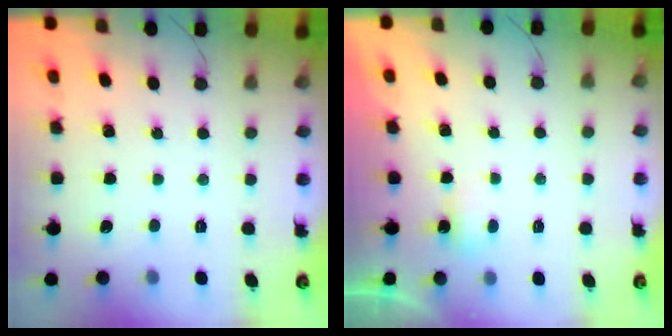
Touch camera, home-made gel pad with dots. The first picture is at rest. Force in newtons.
{"total": 2.3, "press": 2.1, "slide": 0.8}